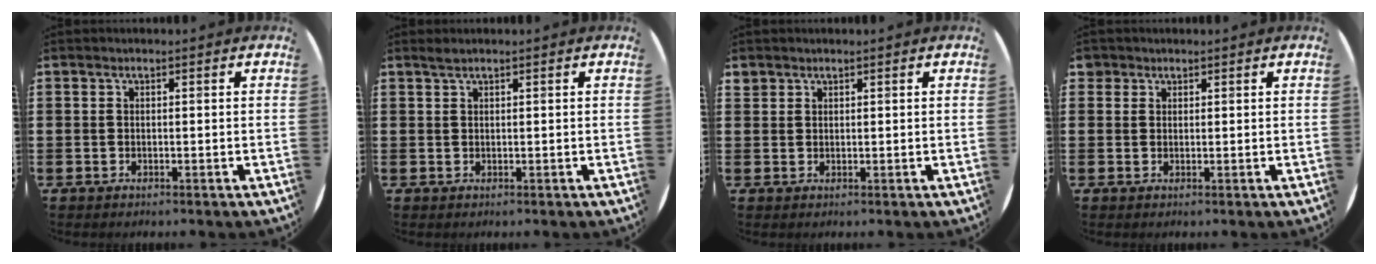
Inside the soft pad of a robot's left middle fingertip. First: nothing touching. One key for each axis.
{"total": 0.7, "fx": 0.6, "fy": -0.1, "fz": 0.3, "tx": -0.004, "ty": 0.001, "tz": 0.011}
{"total": 1.1, "fx": 1.0, "fy": 0.4, "fz": -0.2, "tx": 0.002, "ty": 0.003, "tz": 0.020}
{"total": 1.2, "fx": 1.0, "fy": 0.7, "fz": 0.0, "tx": 0.006, "ty": 0.000, "tz": 0.018}